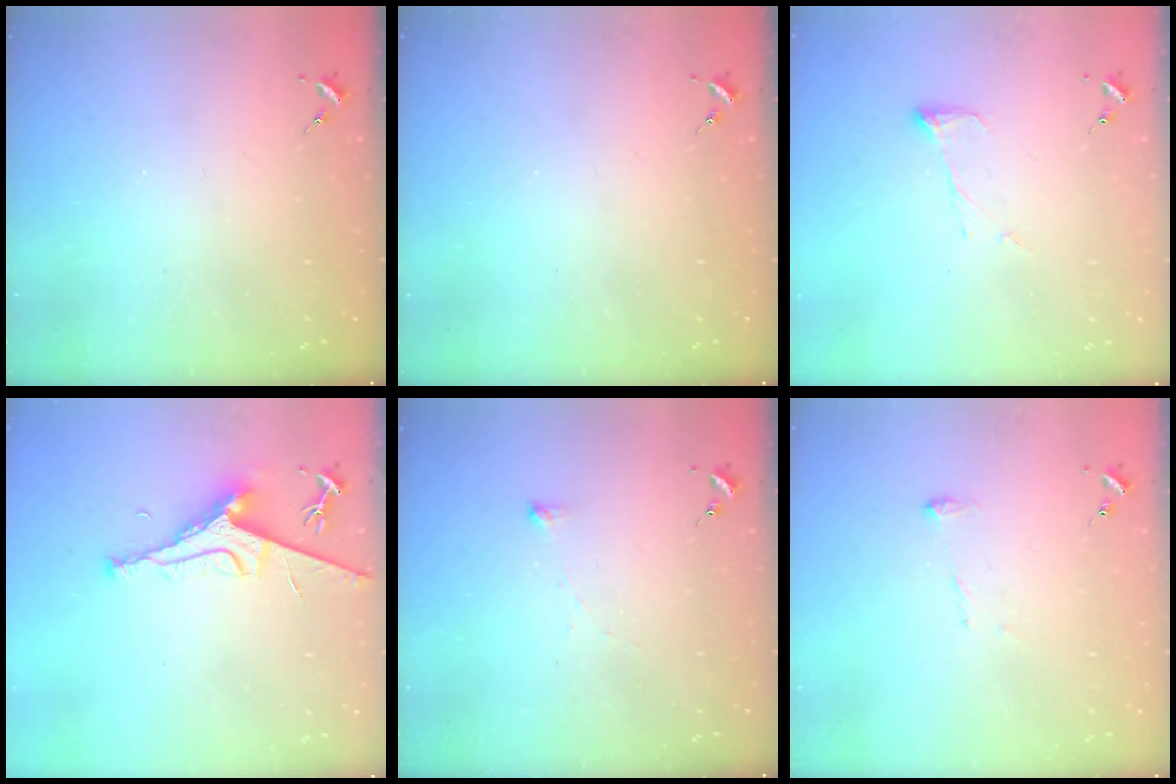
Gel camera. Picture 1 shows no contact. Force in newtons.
{"total": 0.0}
{"total": 6.0, "press": 6.0, "slide": 0.3}
{"total": 8.6, "press": 8.5, "slide": 1.1}
{"total": 3.1, "press": 3.1, "slide": 0.1}
{"total": 8.1, "press": 8.1, "slide": 0.6}